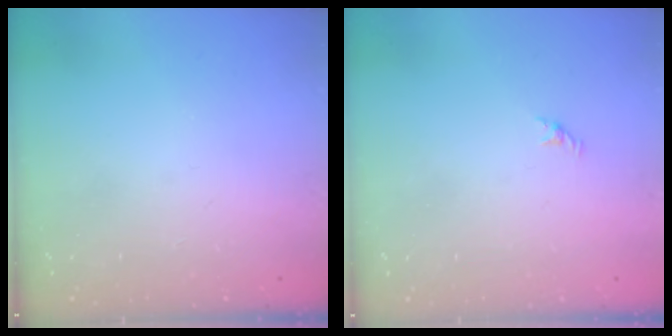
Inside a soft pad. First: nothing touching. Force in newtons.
{"total": 0.5, "press": 0.3, "slide": 0.4}